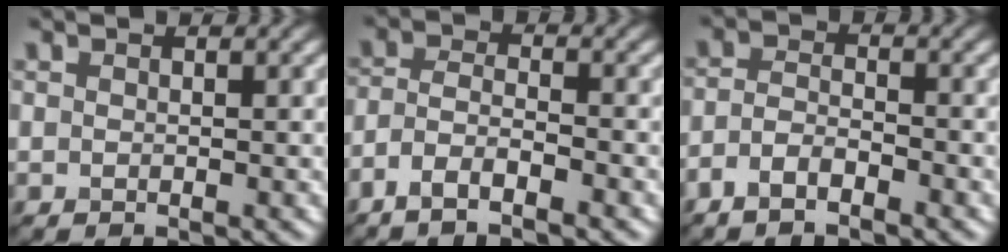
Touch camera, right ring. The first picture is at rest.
{"total": 3.9, "force": [-2.8, 0.9, 2.5], "torque": [-0.051, 0.000, -0.061]}
{"total": 2.6, "force": [-1.9, 0.8, 1.6], "torque": [-0.035, 0.001, -0.043]}